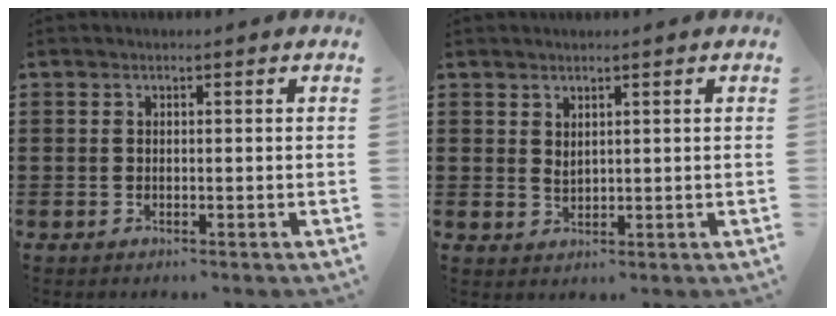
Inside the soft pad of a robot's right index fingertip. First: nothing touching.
{"total": 1.6, "force": [1.5, 0.7, 0.2], "torque": [-0.006, 0.003, 0.029]}